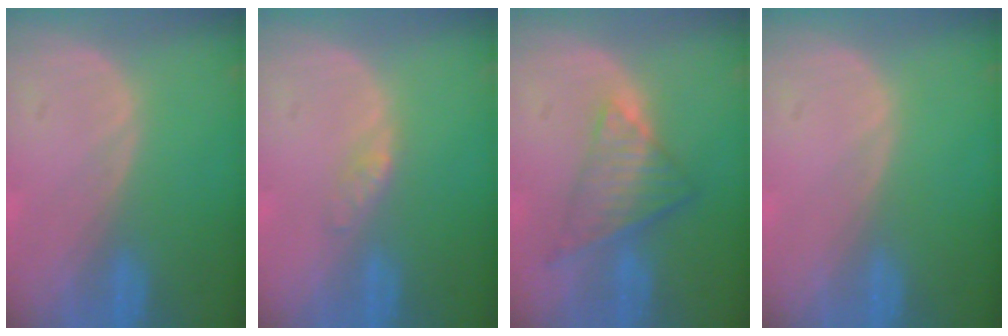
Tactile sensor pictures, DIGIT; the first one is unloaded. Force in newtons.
{"total": 1.7, "press": 1.7, "slide": 0.2}
{"total": 7.6, "press": 6.2, "slide": 4.3}
{"total": 0.0}